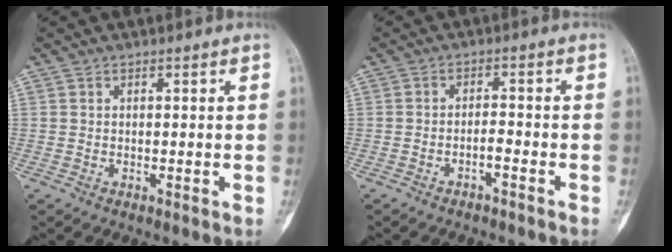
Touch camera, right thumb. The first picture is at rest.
{"total": 2.2, "force": [-1.6, 0.4, 1.5], "torque": [-0.028, 0.025, -0.026]}